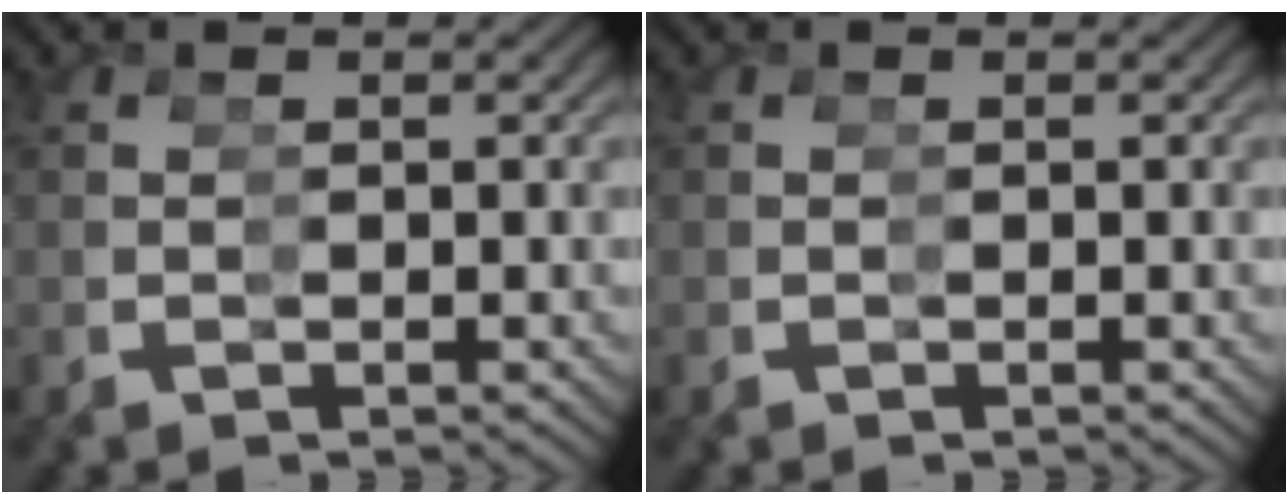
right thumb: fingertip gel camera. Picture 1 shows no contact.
{"total": 0.0}